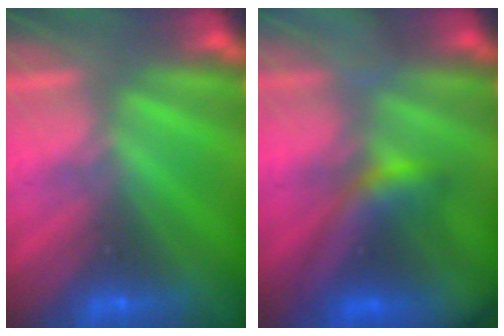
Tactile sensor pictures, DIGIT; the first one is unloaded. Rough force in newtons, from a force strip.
{"total": 7.1}